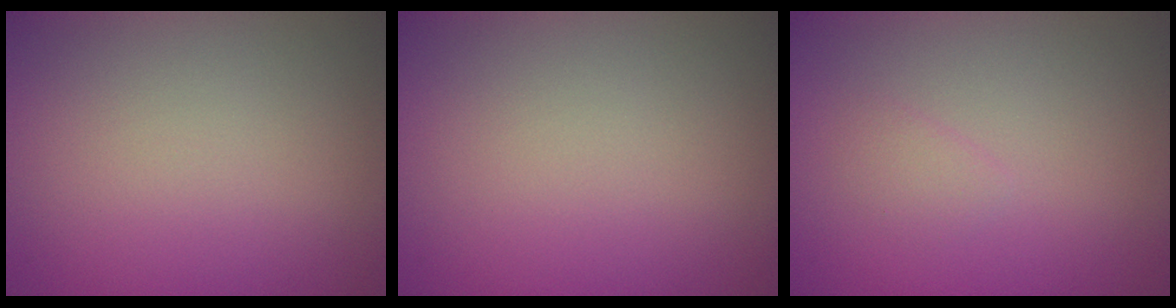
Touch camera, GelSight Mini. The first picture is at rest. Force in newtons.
{"total": 0.0}
{"total": 0.8, "press": 0.8, "slide": 0.0}